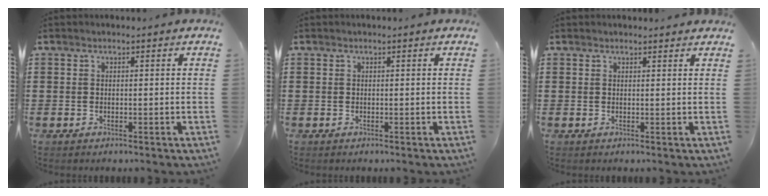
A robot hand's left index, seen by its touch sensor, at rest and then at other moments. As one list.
[{"total": 0.0}, {"total": 0.9, "force": [0.9, 0.0, 0.2], "torque": [-0.006, -0.001, 0.018]}]